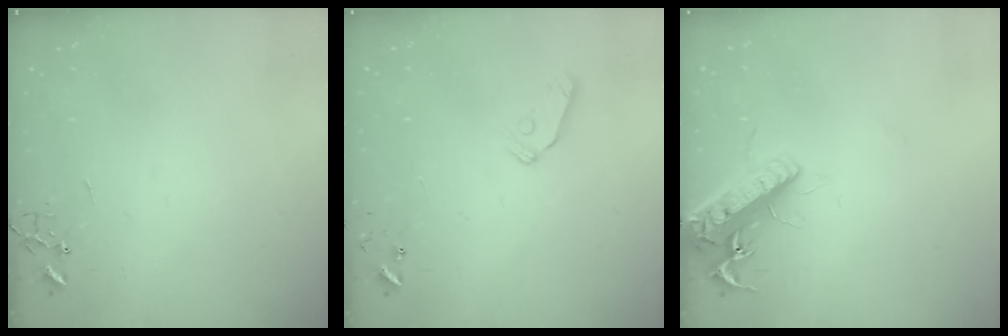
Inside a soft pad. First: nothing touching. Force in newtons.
{"total": 7.1, "press": 7.1, "slide": 0.5}
{"total": 16.5, "press": 16.2, "slide": 3.1}